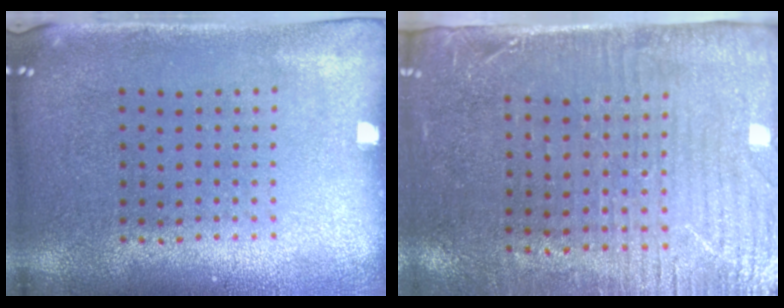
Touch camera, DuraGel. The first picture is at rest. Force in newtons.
{"total": 3.2, "press": 2.8, "slide": 1.6}